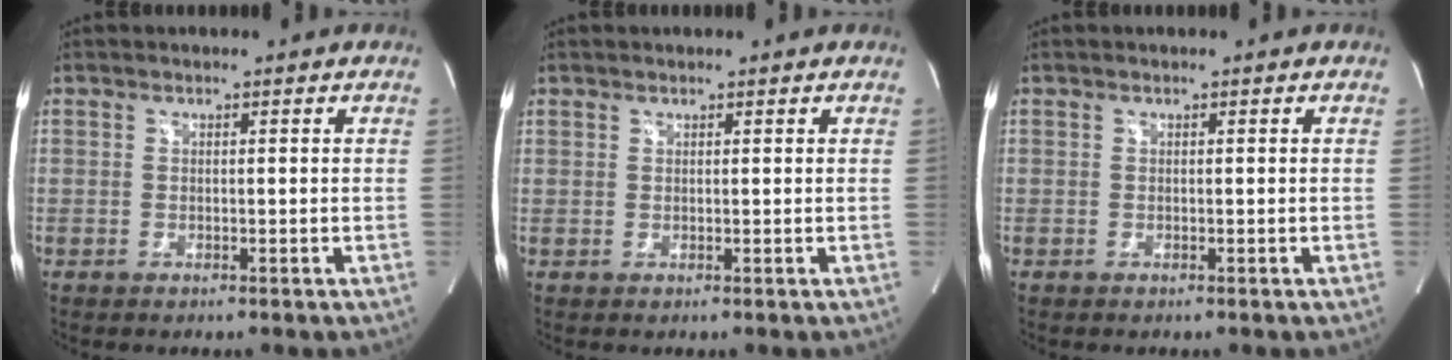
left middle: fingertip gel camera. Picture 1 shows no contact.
{"total": 0.7, "force": [0.5, 0.5, 0.0], "torque": [0.002, 0.003, 0.008]}
{"total": 0.0}